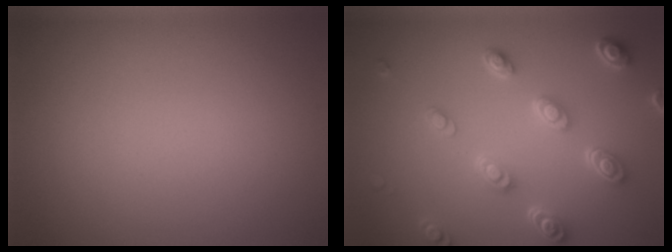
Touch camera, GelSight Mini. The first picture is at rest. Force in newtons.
{"total": 4.6, "press": 3.6, "slide": 2.8}